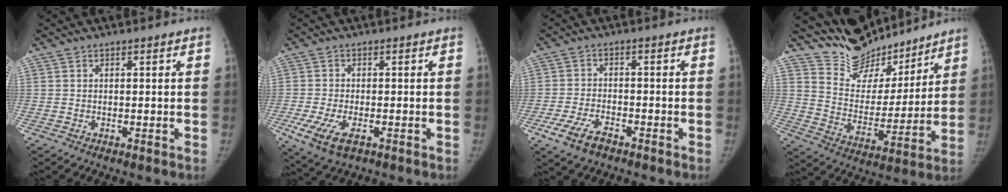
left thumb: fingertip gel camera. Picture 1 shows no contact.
{"total": 7.2, "force": [-2.8, 3.6, 5.6], "torque": [-0.119, -0.010, -0.044]}
{"total": 6.2, "force": [-3.8, 3.0, 3.9], "torque": [-0.086, 0.011, -0.069]}
{"total": 15.8, "force": [14.6, 5.4, 2.6], "torque": [-0.002, -0.107, 0.255]}